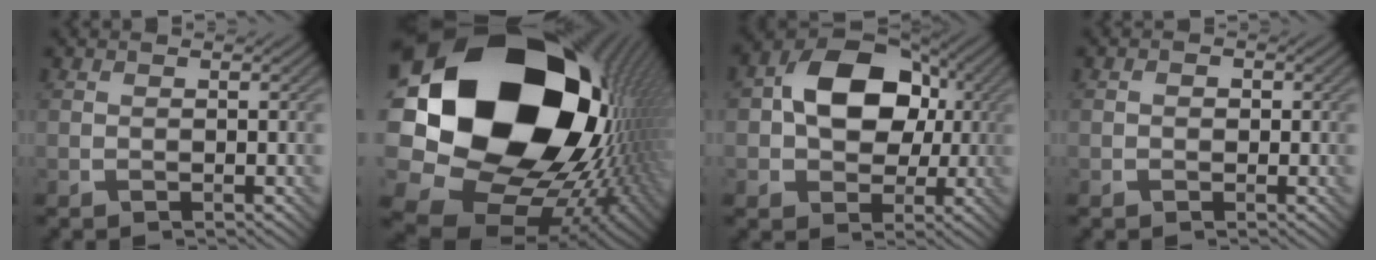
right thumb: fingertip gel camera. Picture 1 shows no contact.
{"total": 24.0, "force": [4.9, 18.3, 14.7], "torque": [-0.329, -0.047, 0.120]}
{"total": 12.3, "force": [1.3, 8.9, 8.3], "torque": [-0.146, 0.021, 0.011]}
{"total": 1.0, "force": [-0.1, 0.9, 0.4], "torque": [-0.005, -0.004, -0.004]}